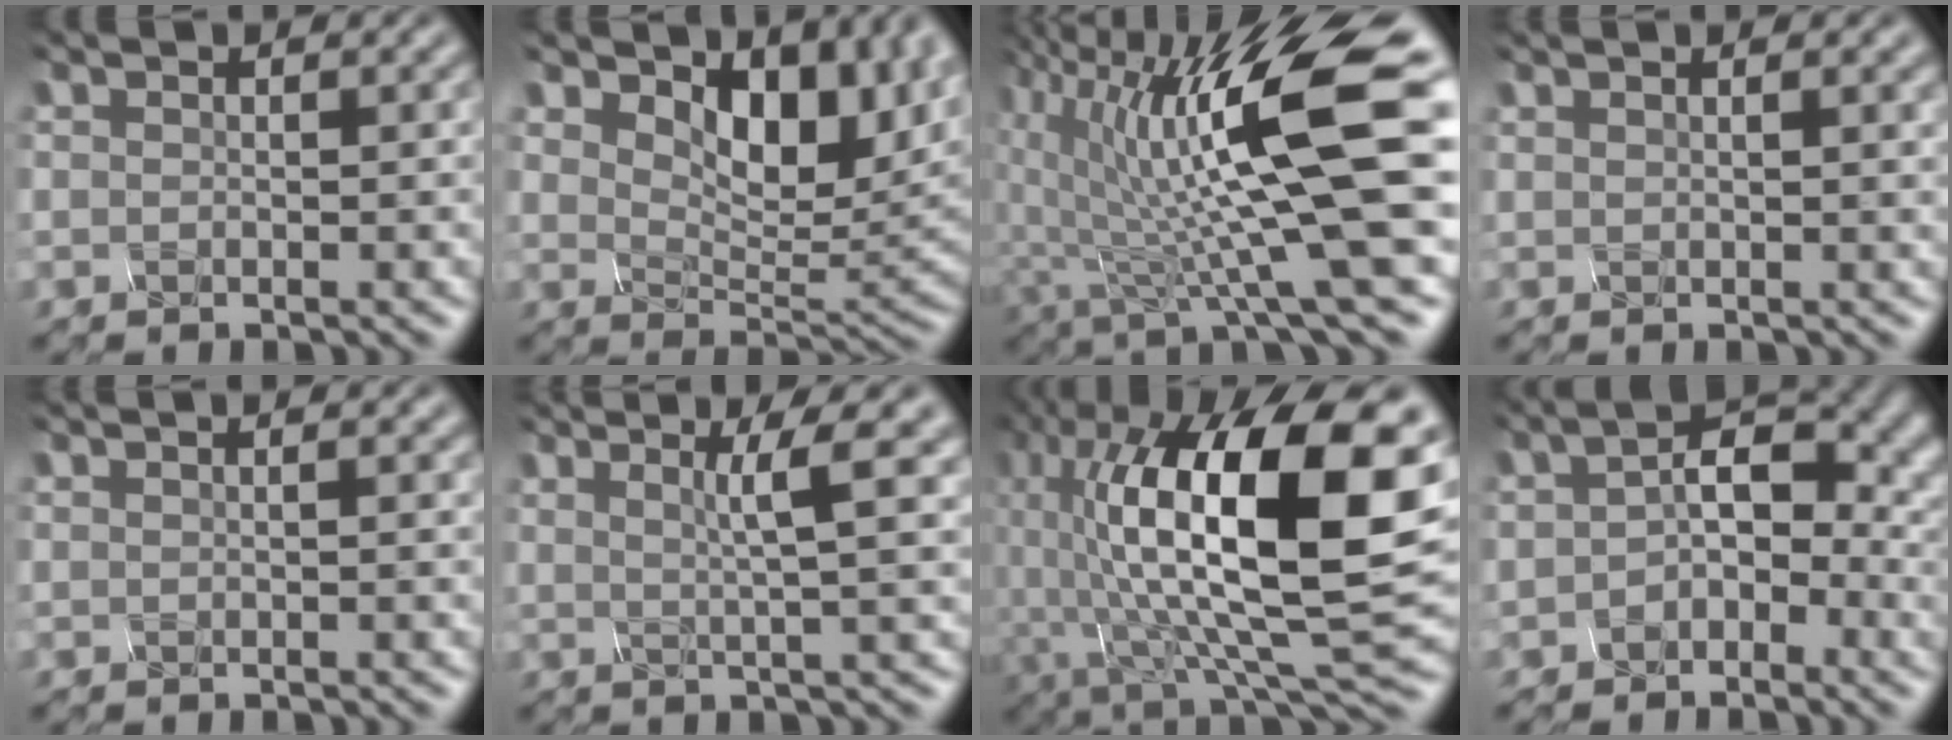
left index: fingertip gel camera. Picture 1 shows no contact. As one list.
[{"total": 7.0, "force": [3.0, 3.9, 5.0], "torque": [-0.089, -0.014, 0.059]}, {"total": 13.1, "force": [1.2, 2.9, 12.8], "torque": [-0.239, -0.006, 0.037]}, {"total": 2.6, "force": [1.5, 1.0, 1.8], "torque": [-0.007, 0.021, 0.000]}, {"total": 2.0, "force": [1.3, 0.9, 1.3], "torque": [0.001, 0.019, -0.002]}, {"total": 4.5, "force": [1.7, 0.3, 4.2], "torque": [-0.072, 0.007, 0.042]}, {"total": 17.6, "force": [0.6, 7.9, 15.8], "torque": [-0.268, 0.009, 0.009]}, {"total": 6.9, "force": [-0.5, 4.5, 5.2], "torque": [-0.084, 0.010, -0.006]}]